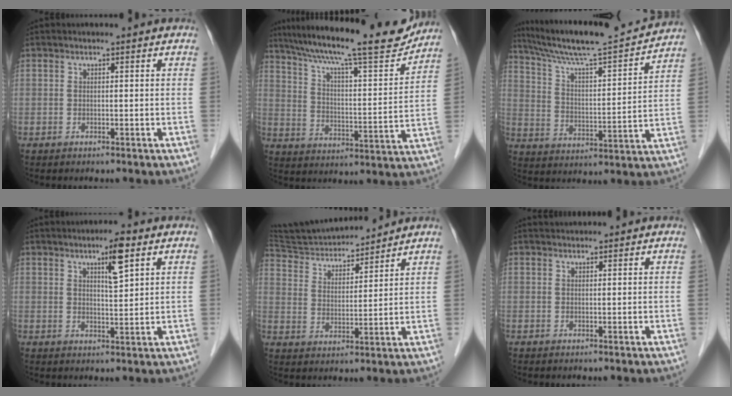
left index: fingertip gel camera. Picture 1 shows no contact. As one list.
[{"total": 22.2, "force": [19.0, 2.7, 11.0], "torque": [-0.193, -0.003, 0.277]}, {"total": 18.3, "force": [16.6, 0.3, 7.6], "torque": [-0.135, 0.000, 0.260]}, {"total": 4.8, "force": [2.5, 0.6, 4.0], "torque": [-0.067, 0.002, 0.041]}, {"total": 13.2, "force": [12.6, 1.9, 3.5], "torque": [-0.061, 0.011, 0.220]}, {"total": 1.6, "force": [1.6, 0.2, 0.1], "torque": [-0.005, 0.020, 0.030]}]